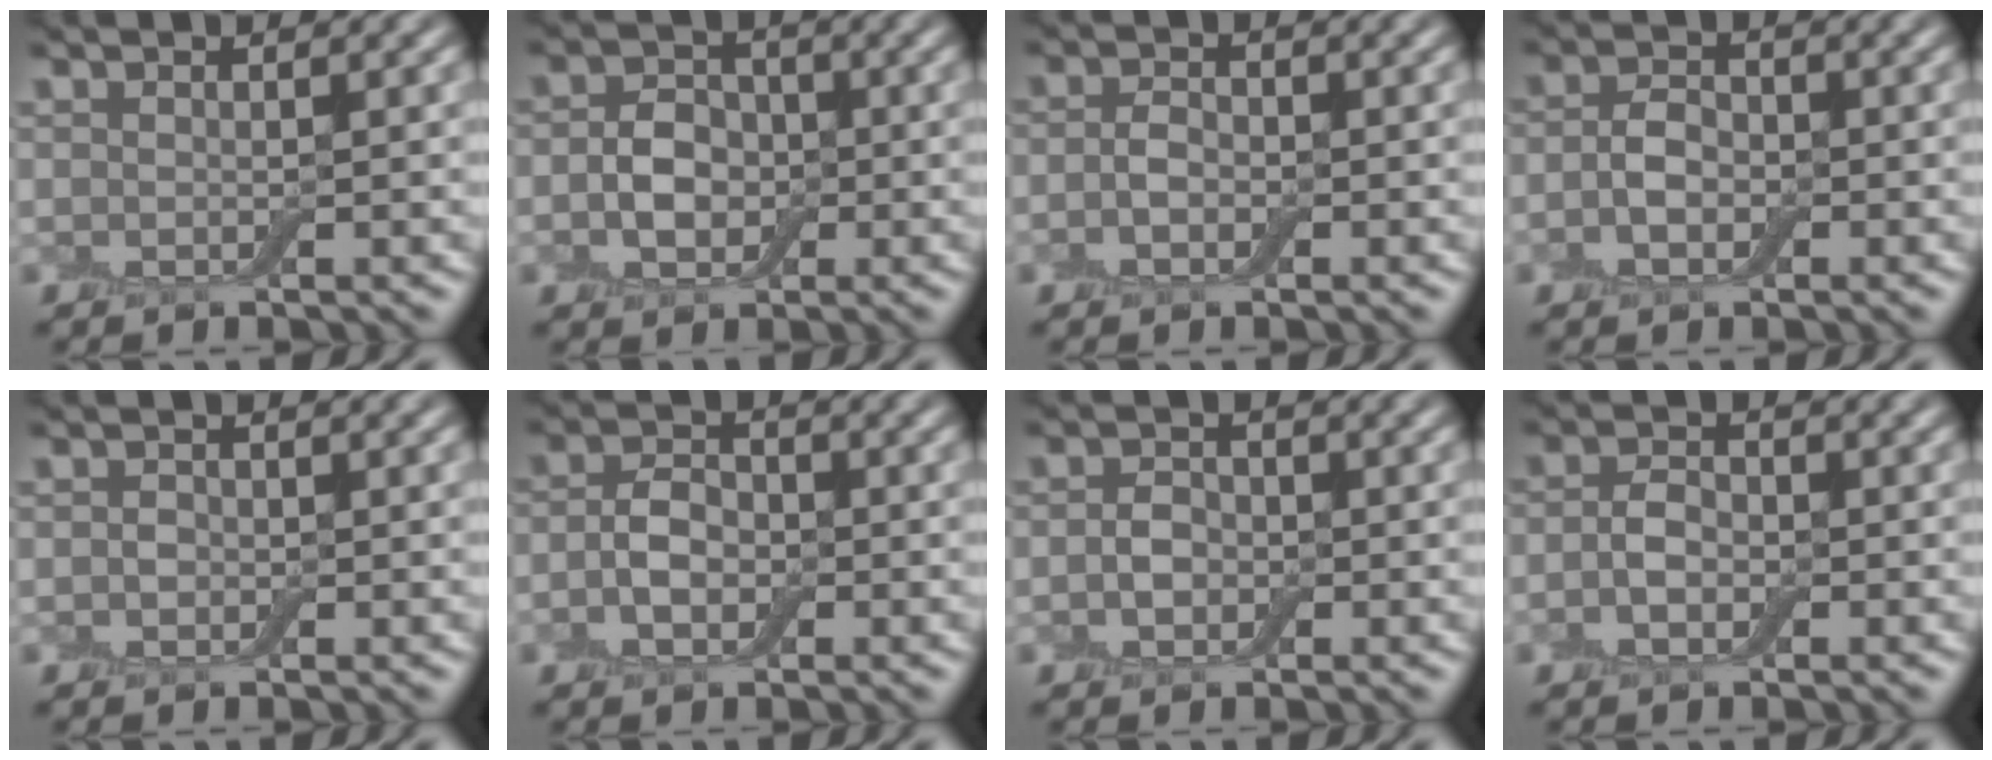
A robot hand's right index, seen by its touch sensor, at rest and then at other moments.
{"total": 3.0, "force": [-0.5, 2.5, 1.6], "torque": [-0.026, 0.006, -0.016]}
{"total": 1.3, "force": [-0.5, 0.9, 0.8], "torque": [-0.016, 0.005, -0.013]}
{"total": 2.1, "force": [-0.6, 1.5, 1.3], "torque": [-0.026, 0.005, -0.018]}
{"total": 0.6, "force": [-0.2, 0.6, 0.1], "torque": [-0.001, 0.000, -0.007]}
{"total": 2.5, "force": [-0.6, 1.9, 1.6], "torque": [-0.032, 0.005, -0.018]}
{"total": 1.5, "force": [-0.5, 1.3, 0.6], "torque": [-0.011, 0.004, -0.016]}
{"total": 1.7, "force": [-0.6, 1.2, 1.1], "torque": [-0.022, 0.005, -0.017]}